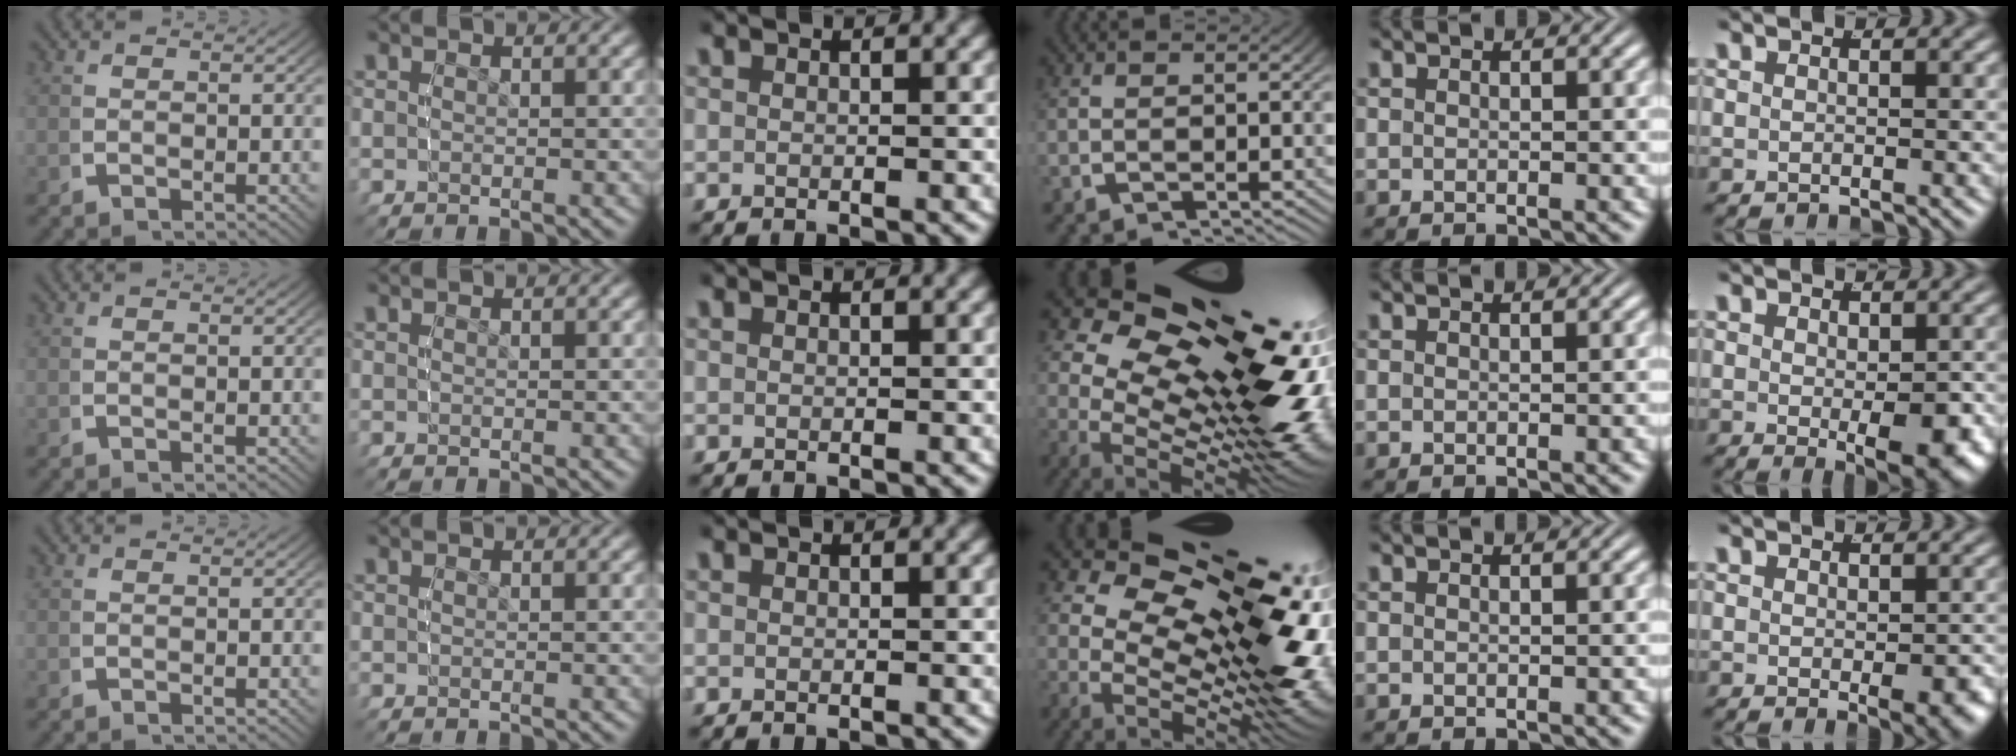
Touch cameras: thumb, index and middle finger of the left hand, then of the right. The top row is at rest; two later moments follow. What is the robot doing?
{"motion": "lift_and_place", "object": "toy banana"}